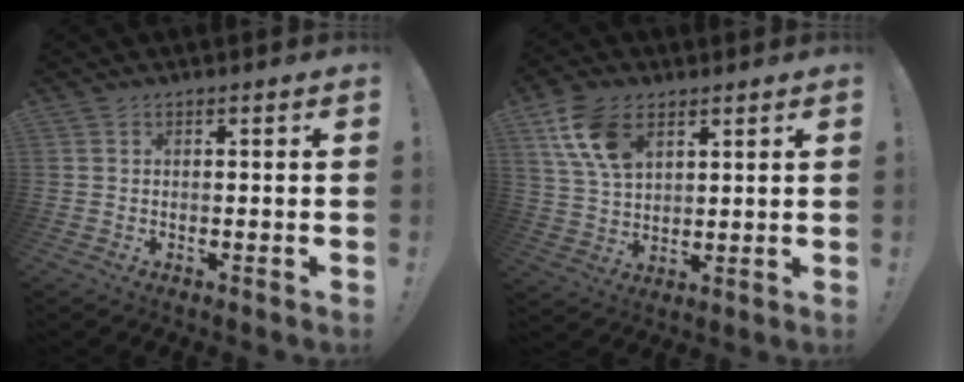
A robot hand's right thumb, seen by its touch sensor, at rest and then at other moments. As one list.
[{"total": 12.8, "force": [6.5, 7.7, 7.8], "torque": [-0.151, -0.014, 0.129]}]